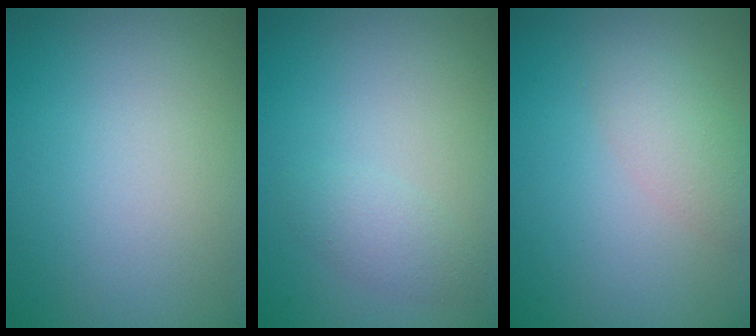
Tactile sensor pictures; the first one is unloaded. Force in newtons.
{"total": 1.6, "press": 1.6, "slide": 0.0}
{"total": 2.4, "press": 2.4, "slide": 0.2}